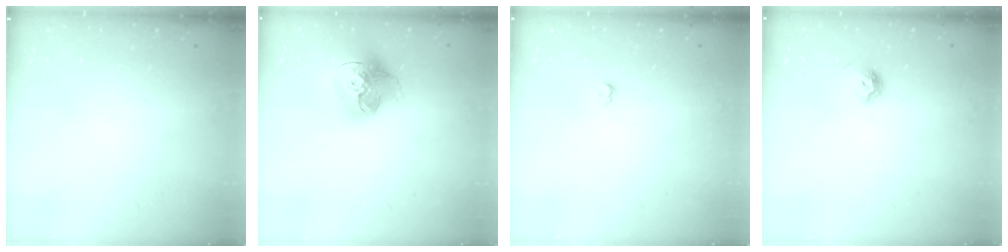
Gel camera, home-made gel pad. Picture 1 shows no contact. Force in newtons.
{"total": 18.0, "press": 17.9, "slide": 1.9}
{"total": 3.2, "press": 3.2, "slide": 0.3}
{"total": 6.8, "press": 6.7, "slide": 0.8}